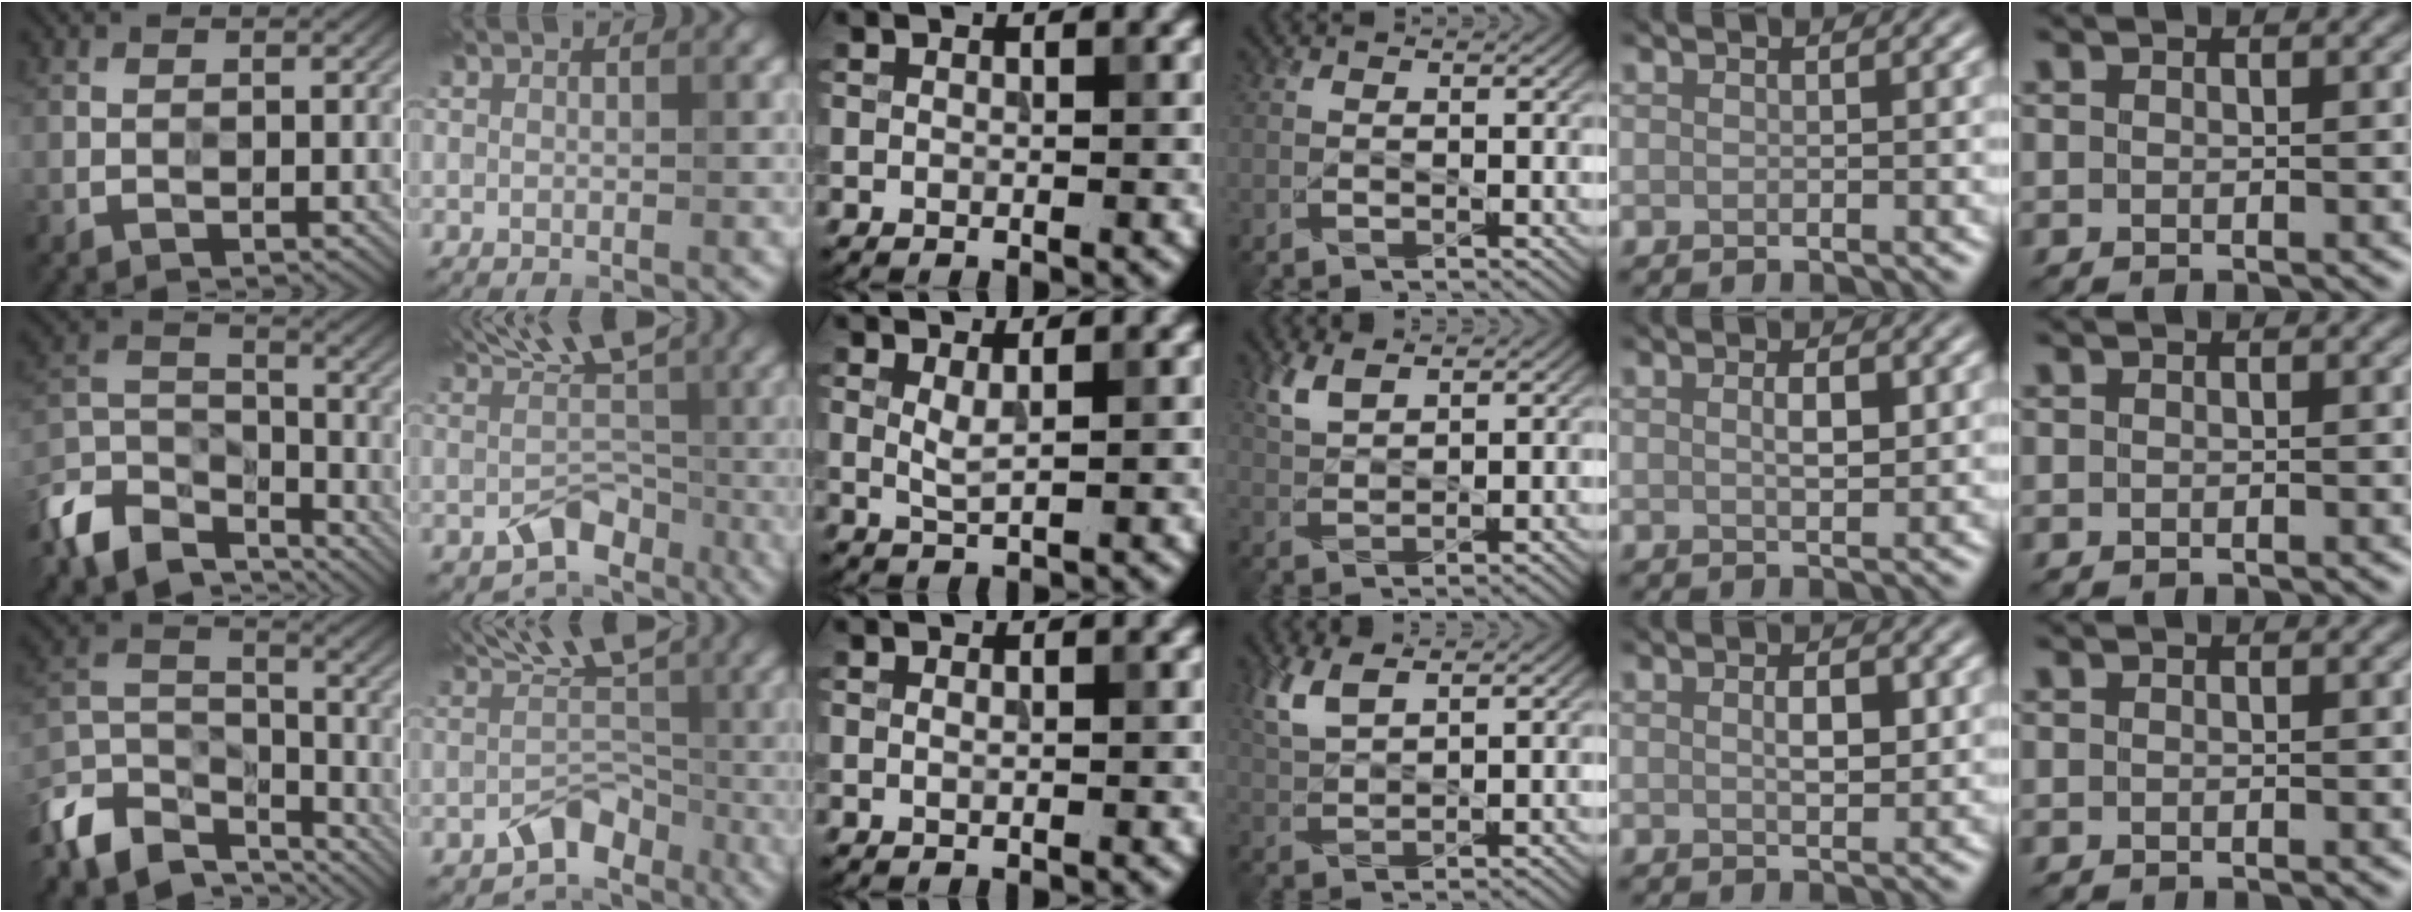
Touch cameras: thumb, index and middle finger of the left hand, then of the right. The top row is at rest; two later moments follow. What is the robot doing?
{"motion": "wipe", "object": "glasses"}